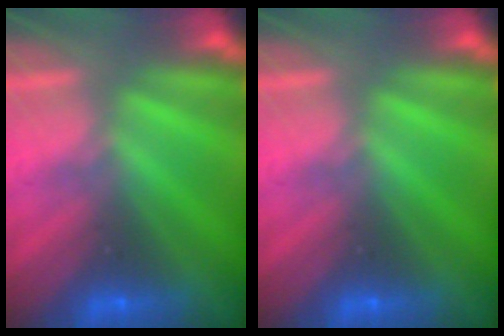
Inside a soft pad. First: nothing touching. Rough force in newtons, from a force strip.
{"total": 0.0}